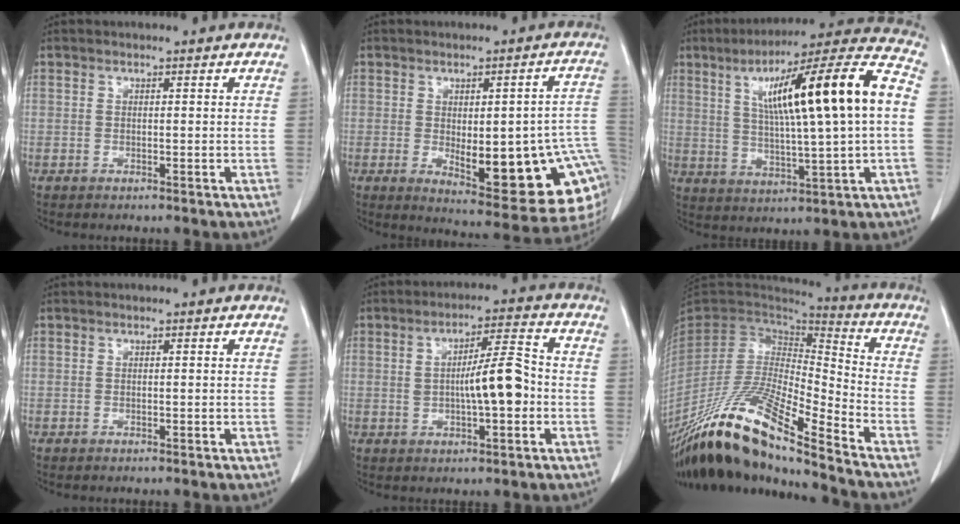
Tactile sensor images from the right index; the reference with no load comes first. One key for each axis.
{"total": 19.8, "fx": -3.3, "fy": 5.4, "fz": 18.8, "tx": -0.166, "ty": 0.010, "tz": -0.018}
{"total": 20.7, "fx": 3.5, "fy": 1.3, "fz": 20.4, "tx": -0.316, "ty": 0.032, "tz": 0.048}
{"total": 0.0}
{"total": 8.2, "fx": -0.7, "fy": 1.5, "fz": 8.0, "tx": -0.130, "ty": 0.013, "tz": -0.012}
{"total": 21.7, "fx": -17.2, "fy": 1.0, "fz": 13.2, "tx": -0.273, "ty": -0.028, "tz": -0.324}